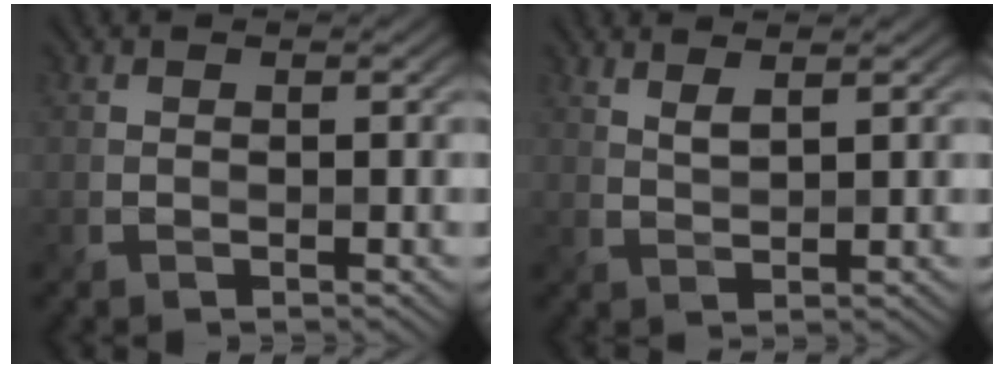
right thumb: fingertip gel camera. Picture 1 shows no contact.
{"total": 2.1, "force": [1.6, 0.2, 1.3], "torque": [-0.024, -0.002, 0.039]}